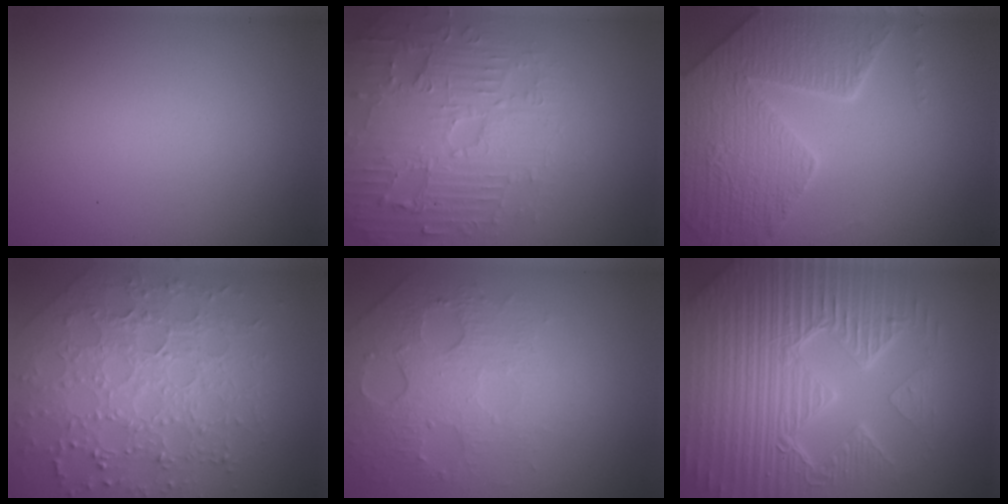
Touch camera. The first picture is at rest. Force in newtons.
{"total": 5.1, "press": 5.0, "slide": 1.0}
{"total": 7.9, "press": 5.8, "slide": 5.5}
{"total": 7.2, "press": 5.1, "slide": 5.1}
{"total": 5.2, "press": 3.3, "slide": 3.9}
{"total": 9.6, "press": 6.7, "slide": 6.8}